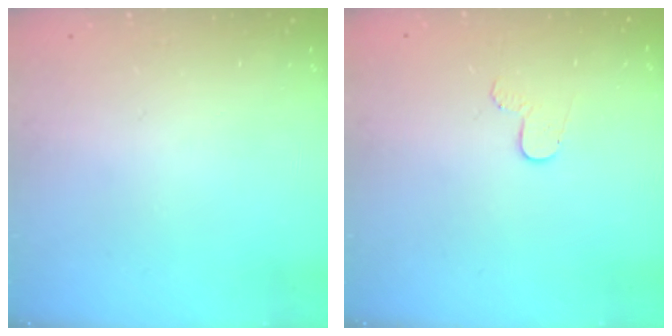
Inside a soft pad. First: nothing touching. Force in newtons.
{"total": 4.9, "press": 4.8, "slide": 0.4}